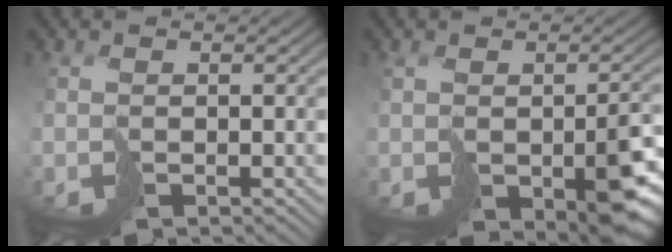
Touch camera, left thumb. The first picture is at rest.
{"total": 7.4, "force": [-2.3, 3.8, 5.9], "torque": [-0.091, -0.030, -0.016]}